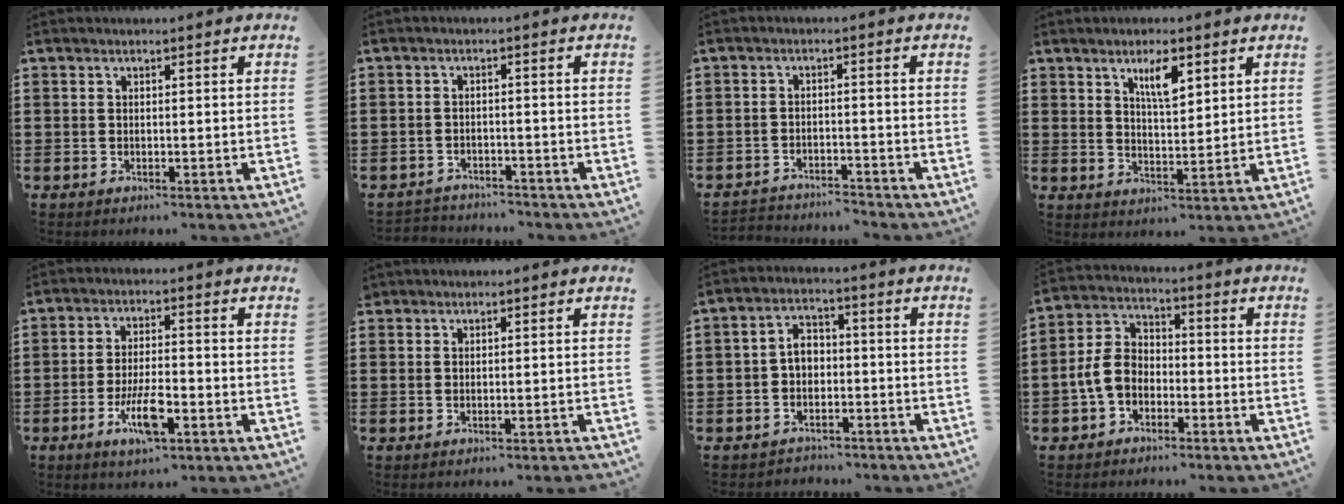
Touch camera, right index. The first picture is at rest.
{"total": 2.5, "force": [-2.4, 0.4, -0.3], "torque": [-0.002, 0.002, -0.056]}
{"total": 3.2, "force": [-3.2, 0.3, -0.3], "torque": [-0.003, 0.000, -0.071]}
{"total": 5.3, "force": [3.0, 1.6, 4.0], "torque": [-0.072, 0.000, 0.048]}
{"total": 7.3, "force": [-3.1, 2.1, 6.2], "torque": [-0.134, -0.009, -0.059]}
{"total": 0.0}
{"total": 4.2, "force": [-2.2, 2.9, 2.0], "torque": [-0.043, 0.015, -0.045]}
{"total": 6.1, "force": [-2.5, 4.5, 3.3], "torque": [-0.100, 0.008, -0.055]}